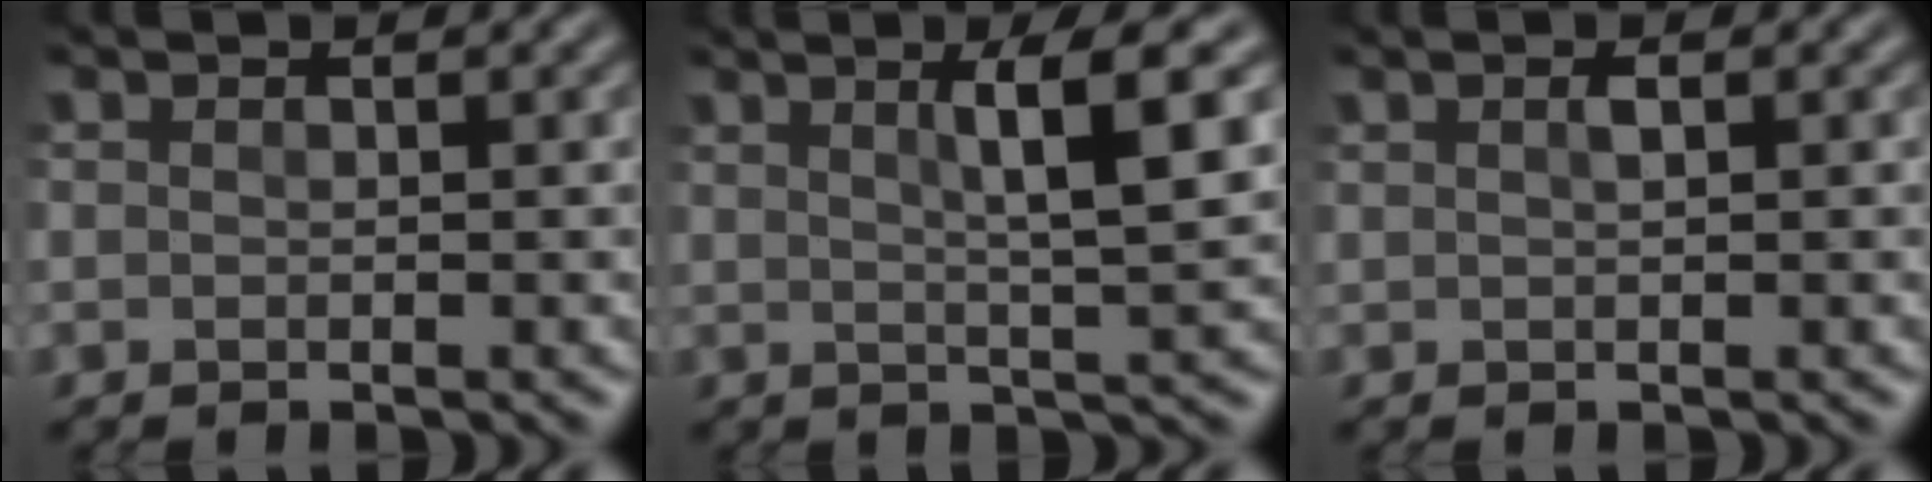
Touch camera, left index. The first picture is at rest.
{"total": 5.4, "force": [1.8, 0.8, 5.0], "torque": [-0.072, 0.003, 0.026]}
{"total": 0.8, "force": [0.3, 0.2, 0.7], "torque": [-0.017, 0.001, 0.005]}